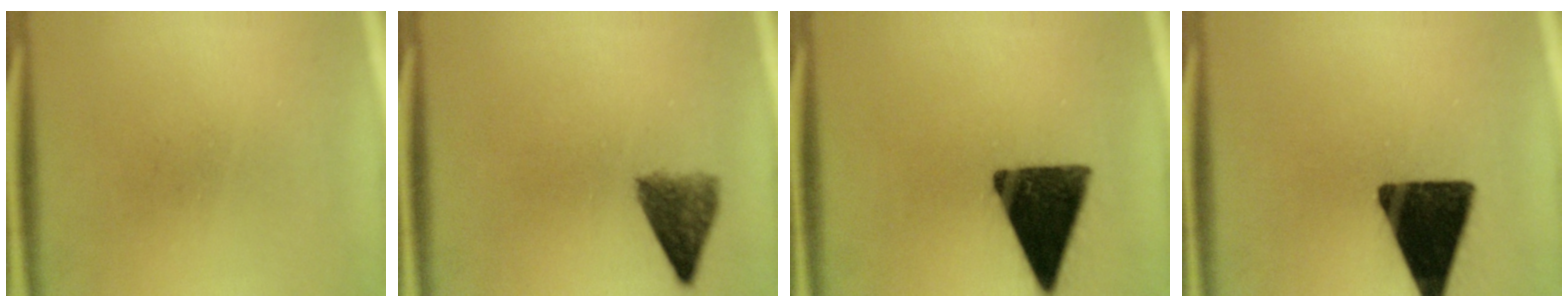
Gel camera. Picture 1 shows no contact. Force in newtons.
{"total": 5.2}
{"total": 14.8}
{"total": 16.0}